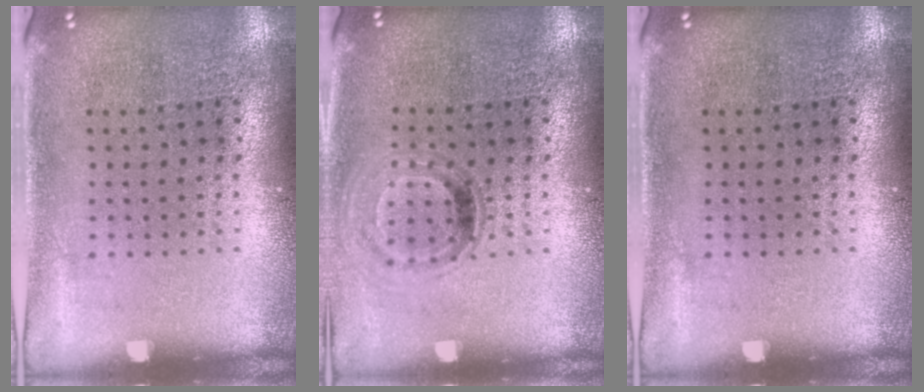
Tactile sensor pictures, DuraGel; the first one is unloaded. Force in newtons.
{"total": 0.9, "press": 0.8, "slide": 0.4}
{"total": 0.0}